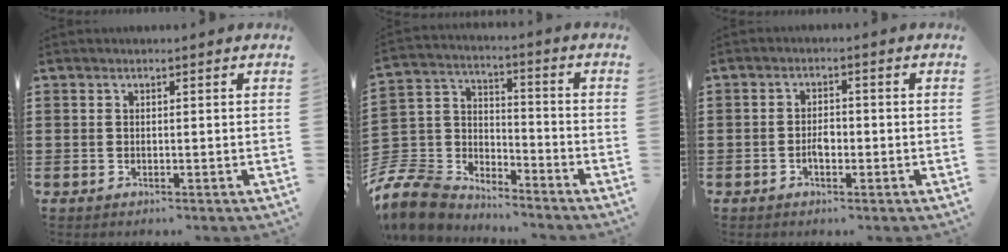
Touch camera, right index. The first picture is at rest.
{"total": 8.4, "force": [-7.4, 3.8, 1.4], "torque": [-0.078, 0.002, -0.156]}
{"total": 2.3, "force": [-0.8, 1.1, 1.9], "torque": [-0.035, 0.005, -0.016]}